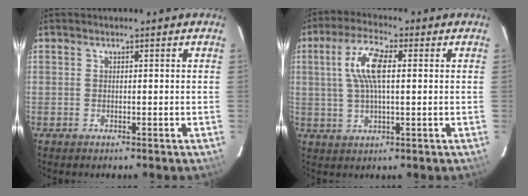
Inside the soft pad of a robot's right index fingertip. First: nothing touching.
{"total": 8.5, "force": [1.6, 2.9, 7.8], "torque": [-0.158, 0.015, 0.031]}